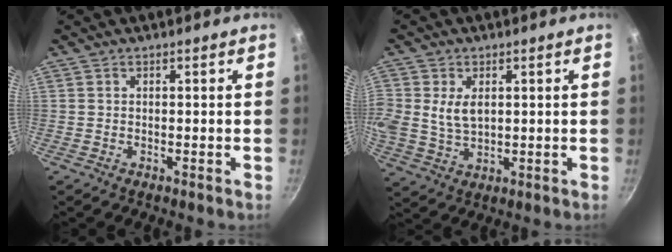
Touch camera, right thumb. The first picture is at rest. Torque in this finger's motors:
{"motor_torque": [0.00, 0.34, 0.36, 0.42, 0.21]}